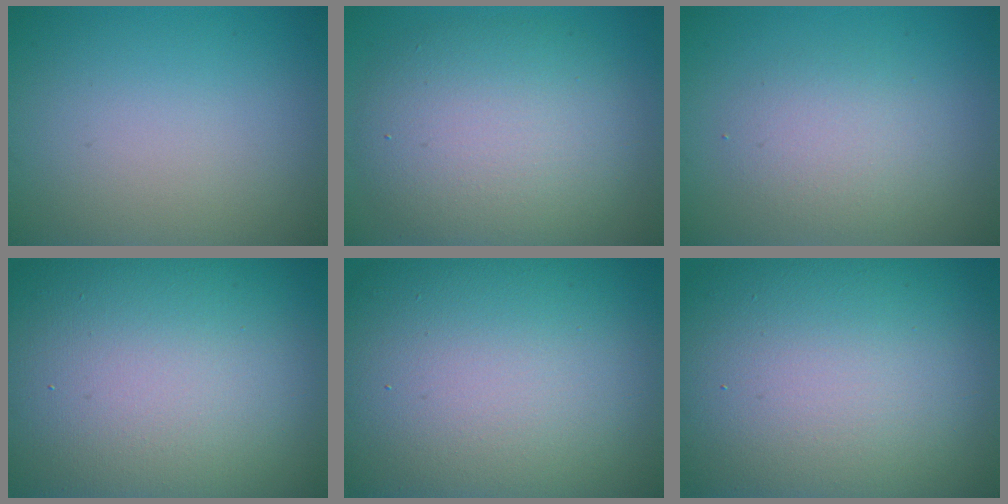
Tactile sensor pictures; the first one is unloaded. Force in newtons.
{"total": 8.1, "press": 8.0, "slide": 0.2}
{"total": 2.6, "press": 2.6, "slide": 0.1}
{"total": 24.5, "press": 24.4, "slide": 1.3}
{"total": 22.1, "press": 22.0, "slide": 1.5}
{"total": 20.6, "press": 20.5, "slide": 1.3}